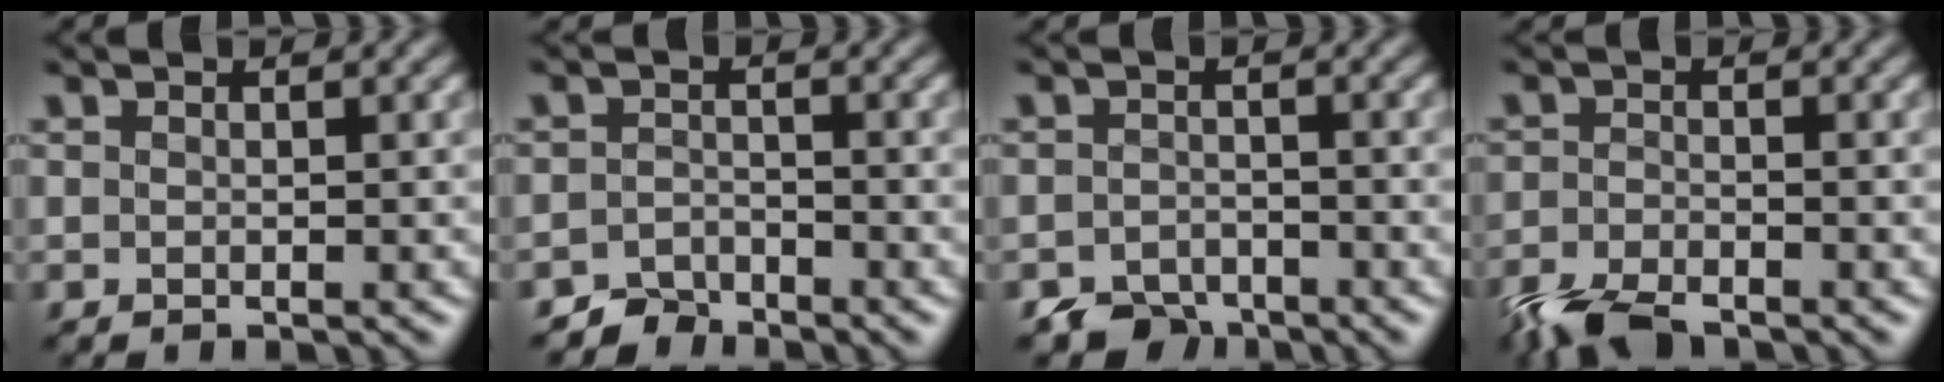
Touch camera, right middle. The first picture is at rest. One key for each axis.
{"total": 2.3, "fx": -2.2, "fy": 0.6, "fz": -0.1, "tx": 0.006, "ty": 0.008, "tz": -0.046}
{"total": 2.9, "fx": -2.5, "fy": 1.5, "fz": 0.4, "tx": 0.001, "ty": 0.001, "tz": -0.051}
{"total": 5.2, "fx": -4.2, "fy": 1.6, "fz": 2.6, "tx": -0.056, "ty": -0.009, "tz": -0.091}